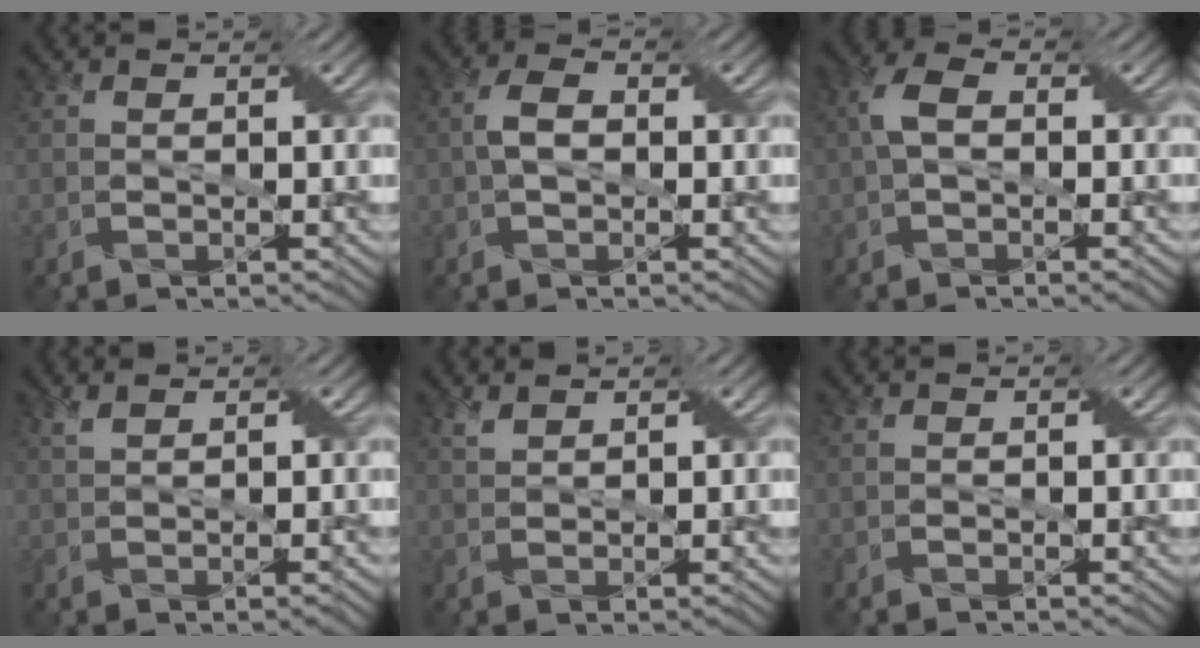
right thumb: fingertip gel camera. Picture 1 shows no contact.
{"total": 3.0, "force": [-0.1, 1.9, 2.4], "torque": [-0.053, 0.005, -0.005]}
{"total": 4.0, "force": [-0.1, 2.2, 3.4], "torque": [-0.077, 0.012, -0.005]}
{"total": 2.0, "force": [1.0, 0.3, 1.7], "torque": [-0.034, 0.009, 0.020]}
{"total": 1.5, "force": [1.2, 0.3, 0.8], "torque": [-0.027, 0.004, 0.028]}
{"total": 0.0}